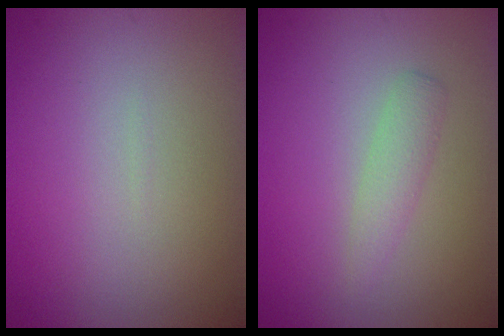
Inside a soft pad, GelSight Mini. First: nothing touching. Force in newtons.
{"total": 1.7, "press": 1.7, "slide": 0.1}